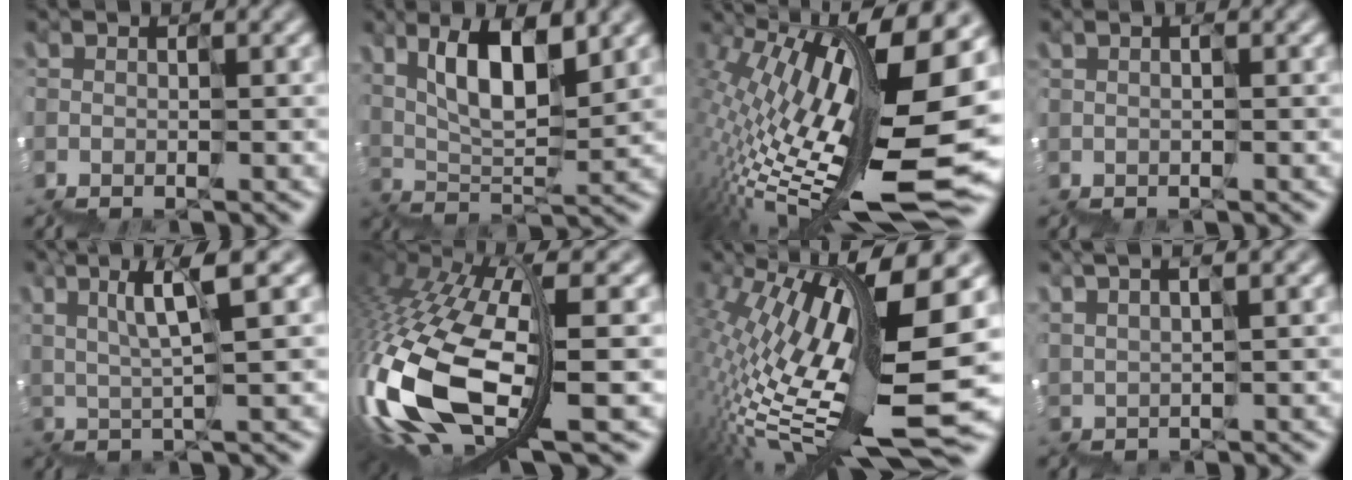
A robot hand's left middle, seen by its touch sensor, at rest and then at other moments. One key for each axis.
{"total": 5.7, "fx": 3.6, "fy": 1.4, "fz": 4.2, "tx": -0.059, "ty": 0.015, "tz": 0.075}
{"total": 15.6, "fx": 2.8, "fy": 4.5, "fz": 14.7, "tx": -0.258, "ty": 0.008, "tz": 0.051}
{"total": 0.6, "fx": 0.5, "fy": -0.1, "fz": 0.3, "tx": 0.000, "ty": -0.004, "tz": 0.010}
{"total": 3.7, "fx": 2.4, "fy": -0.2, "fz": 2.8, "tx": -0.044, "ty": 0.012, "tz": 0.050}
{"total": 12.6, "fx": -1.6, "fy": 5.9, "fz": 11.0, "tx": -0.258, "ty": -0.014, "tz": -0.010}
{"total": 14.3, "fx": 1.9, "fy": 3.3, "fz": 13.7, "tx": -0.258, "ty": 0.008, "tz": 0.044}
{"total": 3.7, "fx": 2.8, "fy": 1.0, "fz": 2.2, "tx": 0.017, "ty": 0.028, "tz": 0.046}